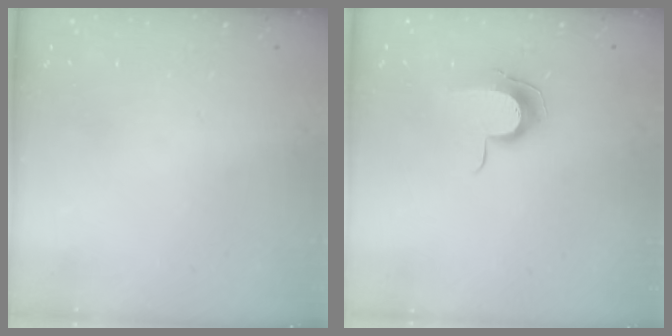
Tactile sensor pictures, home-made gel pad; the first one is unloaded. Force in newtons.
{"total": 8.9, "press": 8.9, "slide": 0.9}